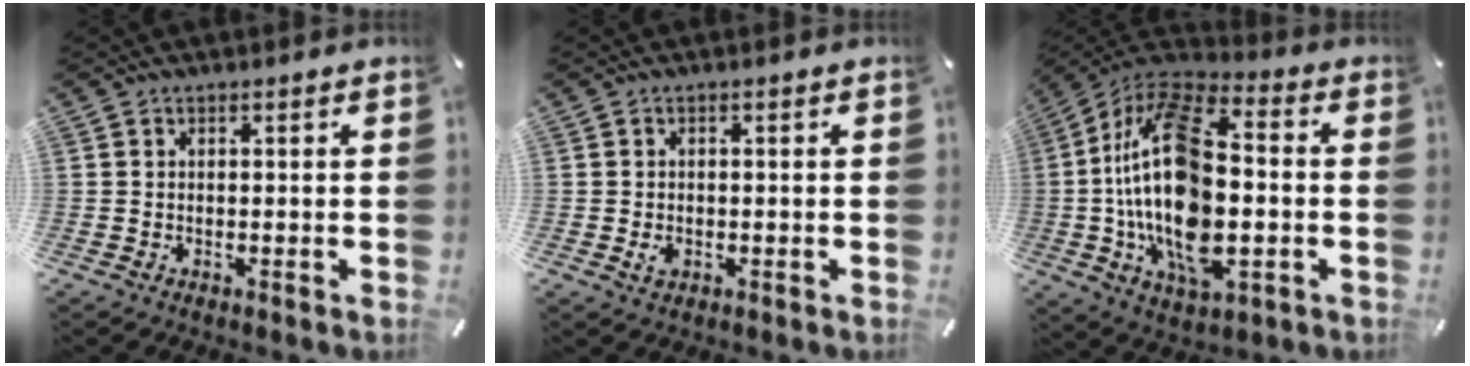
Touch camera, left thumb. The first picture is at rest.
{"total": 2.0, "force": [-0.5, 1.5, 1.2], "torque": [-0.022, 0.002, -0.008]}
{"total": 23.8, "force": [-2.3, 13.2, 19.7], "torque": [-0.397, 0.002, -0.038]}